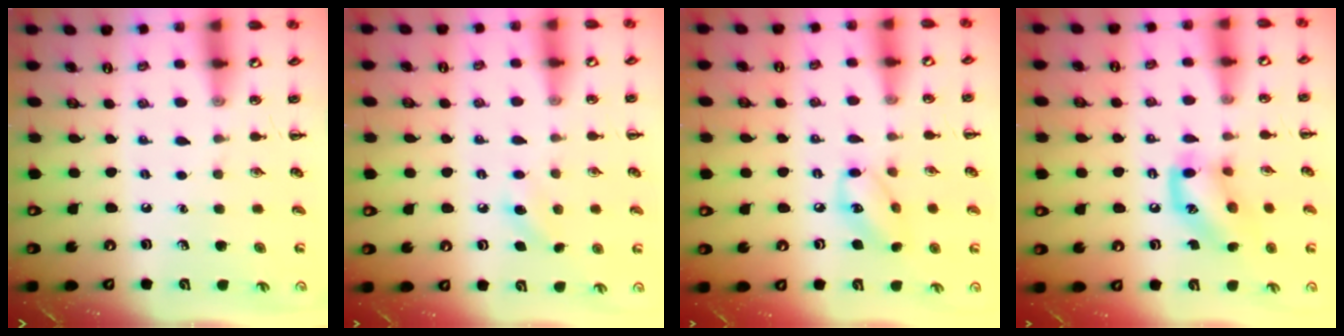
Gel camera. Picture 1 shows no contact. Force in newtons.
{"total": 7.4, "press": 7.1, "slide": 2.0}
{"total": 9.6, "press": 9.6, "slide": 0.7}
{"total": 12.3, "press": 12.3, "slide": 0.8}